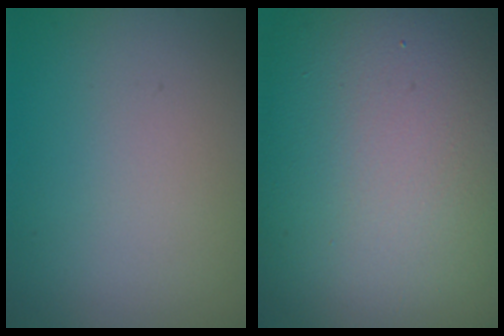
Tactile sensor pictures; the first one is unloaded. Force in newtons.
{"total": 19.0, "press": 19.0, "slide": 1.0}